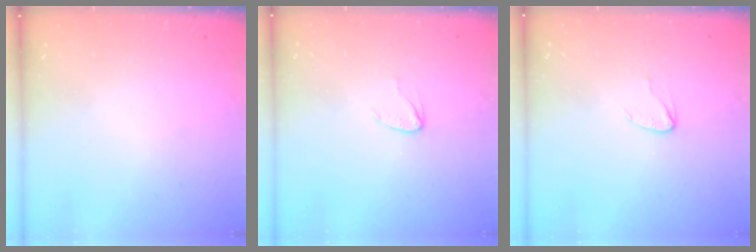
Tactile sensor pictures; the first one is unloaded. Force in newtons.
{"total": 2.7, "press": 2.7, "slide": 0.3}
{"total": 2.7, "press": 2.7, "slide": 0.3}